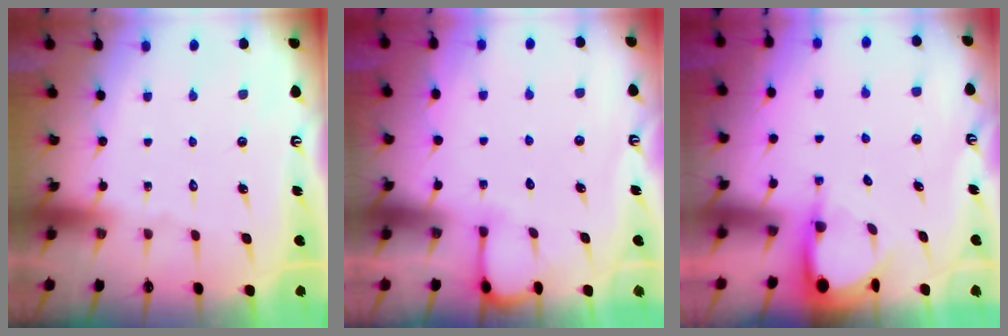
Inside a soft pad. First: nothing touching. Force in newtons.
{"total": 2.6, "press": 2.6, "slide": 0.3}
{"total": 3.4, "press": 3.4, "slide": 0.2}